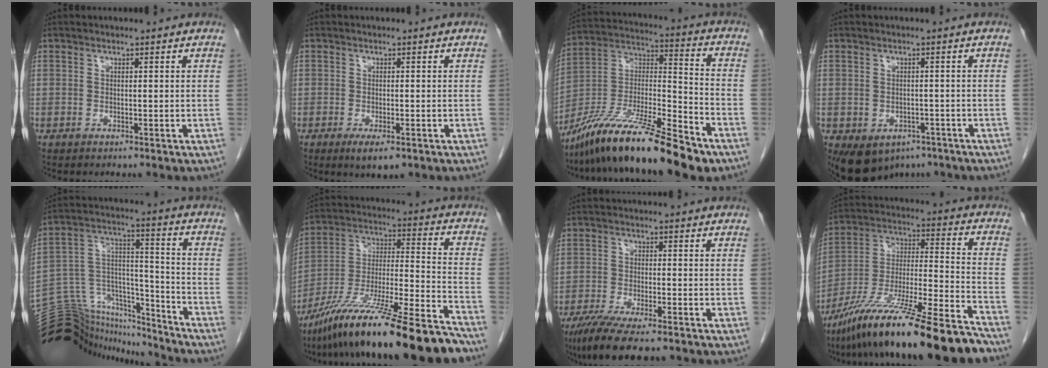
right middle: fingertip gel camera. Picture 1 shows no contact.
{"total": 3.6, "force": [-2.0, 1.0, 2.9], "torque": [-0.045, -0.006, -0.026]}
{"total": 20.1, "force": [-15.1, 2.3, 13.1], "torque": [-0.244, -0.015, -0.271]}
{"total": 7.9, "force": [-4.9, 5.4, 3.2], "torque": [-0.050, 0.009, -0.062]}
{"total": 22.9, "force": [-21.6, 6.2, 4.5], "torque": [-0.115, 0.051, -0.340]}
{"total": 23.8, "force": [-18.8, 0.5, 14.7], "torque": [-0.228, -0.022, -0.326]}
{"total": 10.5, "force": [-8.2, 1.6, 6.4], "torque": [-0.101, -0.022, -0.130]}
{"total": 23.0, "force": [-18.0, 0.3, 14.4], "torque": [-0.233, -0.025, -0.314]}